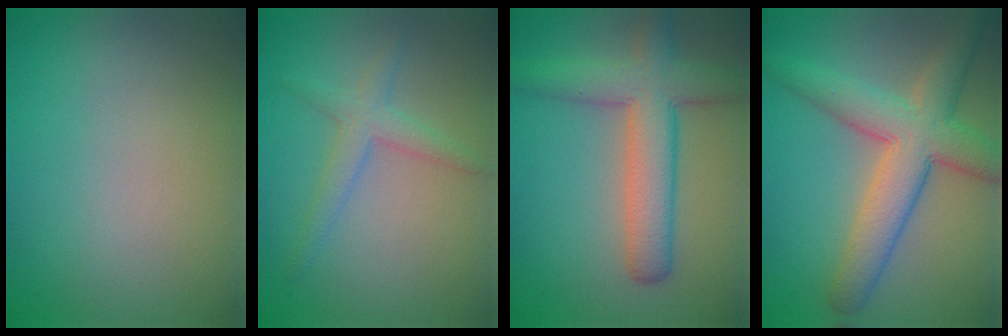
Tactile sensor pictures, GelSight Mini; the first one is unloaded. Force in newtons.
{"total": 2.4, "press": 2.4, "slide": 0.1}
{"total": 6.1, "press": 6.1, "slide": 0.3}
{"total": 7.2, "press": 7.2, "slide": 0.4}